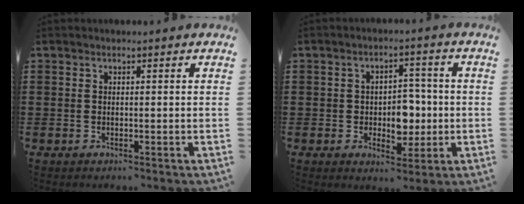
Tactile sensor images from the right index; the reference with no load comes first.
{"total": 5.2, "force": [-0.5, 3.9, 3.3], "torque": [-0.046, 0.001, -0.014]}